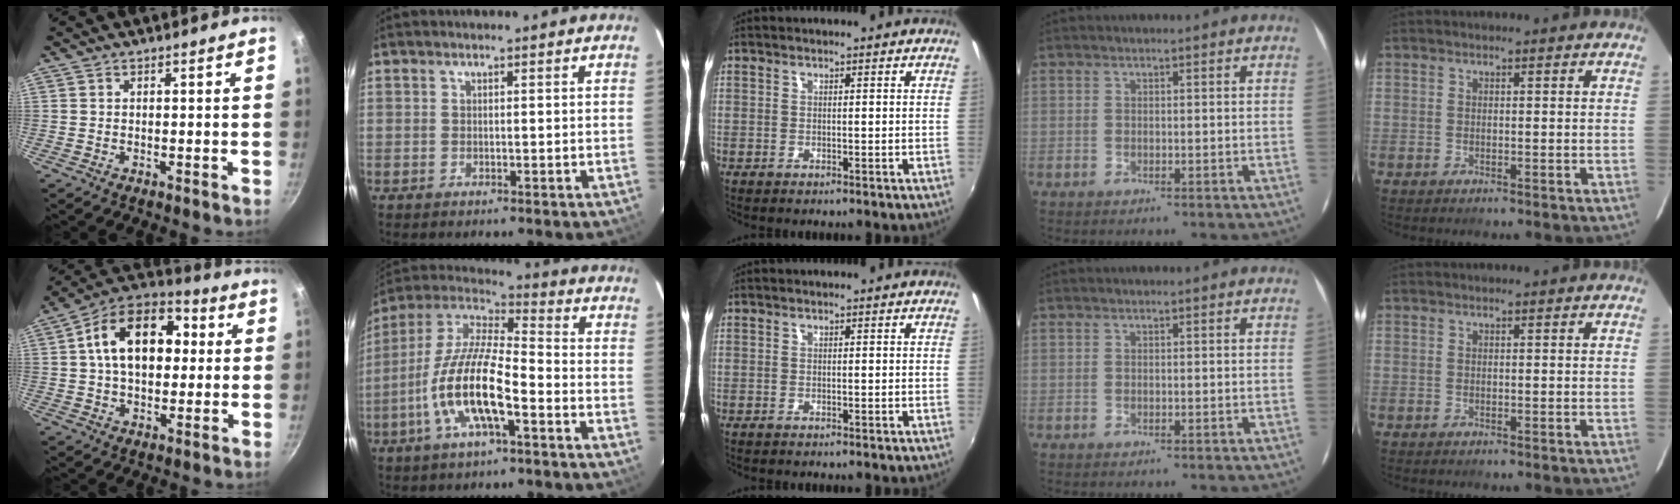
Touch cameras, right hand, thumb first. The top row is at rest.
{"thumb": {"total": 17.7, "force": [2.8, 11.6, 13.1], "torque": [-0.178, 0.026, 0.025]}, "index": {"total": 15.6, "force": [-6.0, 4.3, 13.7], "torque": [-0.278, -0.008, -0.123]}}